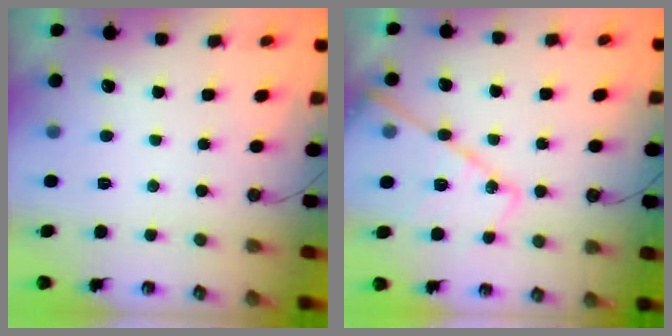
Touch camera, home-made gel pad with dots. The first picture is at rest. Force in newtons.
{"total": 17.0, "press": 17.0, "slide": 1.3}